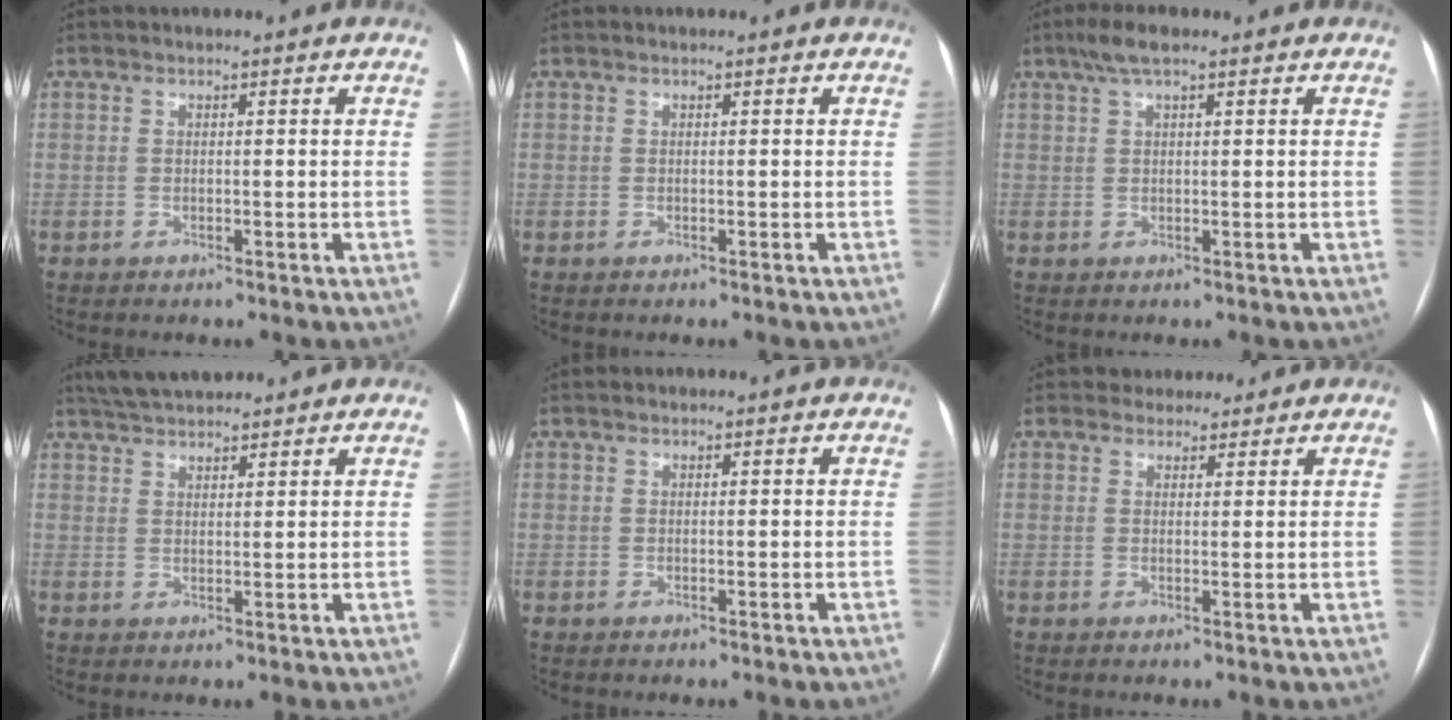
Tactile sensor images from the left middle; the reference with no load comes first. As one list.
[{"total": 0.0}, {"total": 3.8, "force": [2.5, 0.8, 2.8], "torque": [-0.059, 0.020, 0.045]}, {"total": 7.2, "force": [6.5, 1.7, 2.8], "torque": [-0.050, 0.034, 0.113]}, {"total": 0.0}, {"total": 3.3, "force": [2.9, 1.6, -0.1], "torque": [0.007, 0.009, 0.039]}]